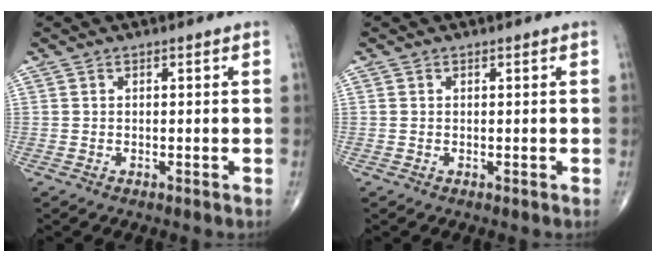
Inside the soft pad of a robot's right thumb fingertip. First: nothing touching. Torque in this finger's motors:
{"motor_torque": [0.29, 0.04, -0.19, -0.03, 0.01]}